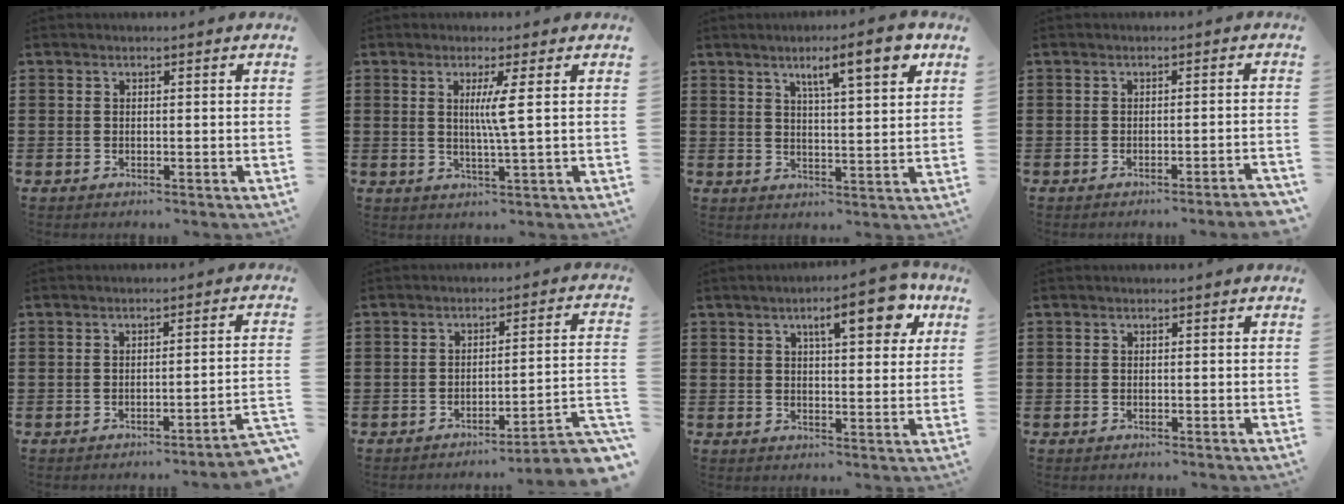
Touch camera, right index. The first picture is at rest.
{"total": 3.9, "force": [0.9, -0.9, 3.7], "torque": [-0.071, -0.010, 0.010]}
{"total": 7.6, "force": [4.6, 1.1, 5.9], "torque": [-0.085, -0.013, 0.068]}
{"total": 1.7, "force": [-1.4, -0.3, 0.9], "torque": [-0.015, -0.002, -0.027]}
{"total": 2.5, "force": [-2.1, -0.4, 1.4], "torque": [-0.025, -0.007, -0.043]}
{"total": 4.2, "force": [-3.1, -0.2, 2.8], "torque": [-0.054, -0.026, -0.064]}
{"total": 8.9, "force": [4.7, 2.7, 7.1], "torque": [-0.101, -0.005, 0.070]}
{"total": 0.0}